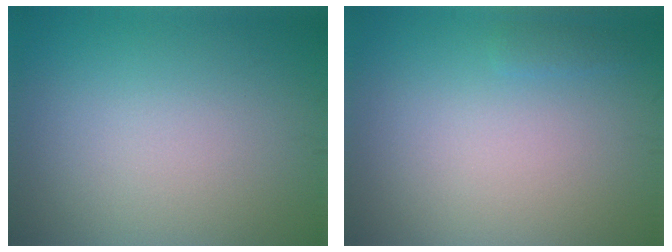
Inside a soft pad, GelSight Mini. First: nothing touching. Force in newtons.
{"total": 0.7, "press": 0.7, "slide": 0.0}